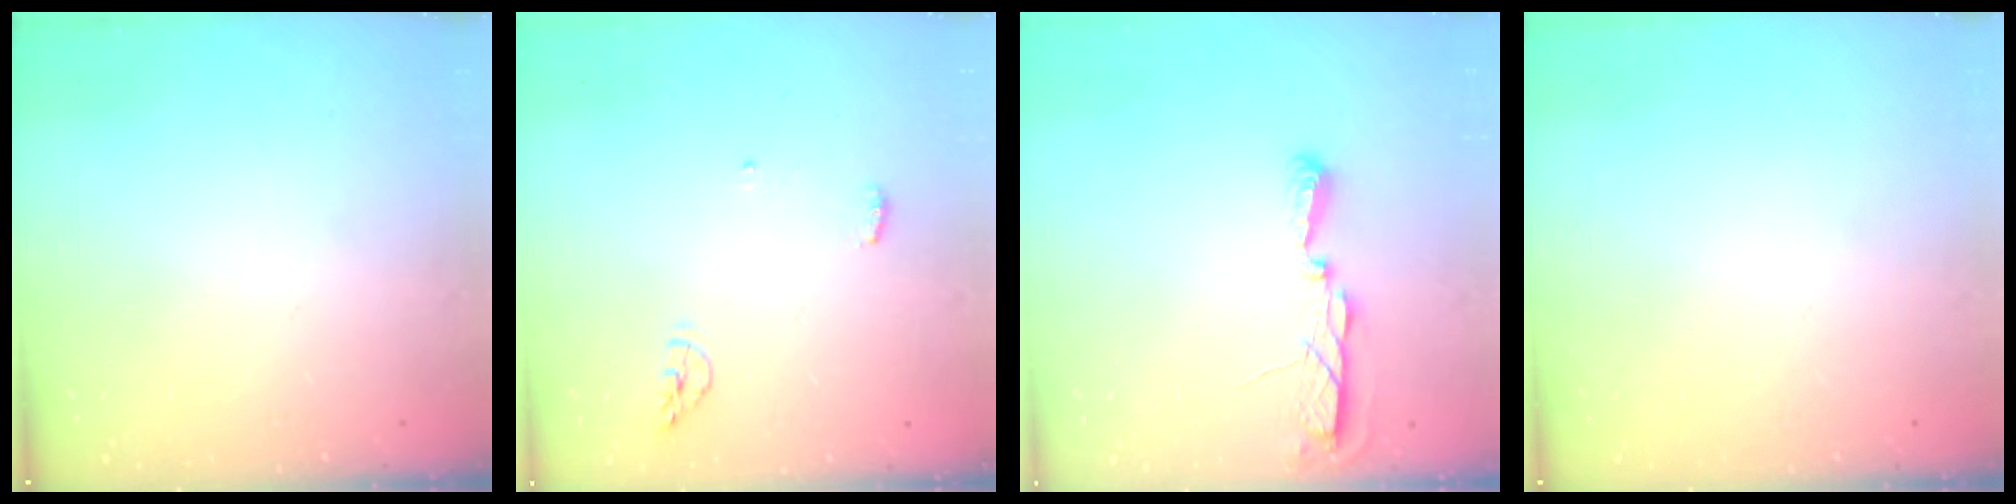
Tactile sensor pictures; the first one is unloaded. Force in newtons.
{"total": 4.1, "press": 3.9, "slide": 1.3}
{"total": 5.5, "press": 5.5, "slide": 0.6}
{"total": 0.0}